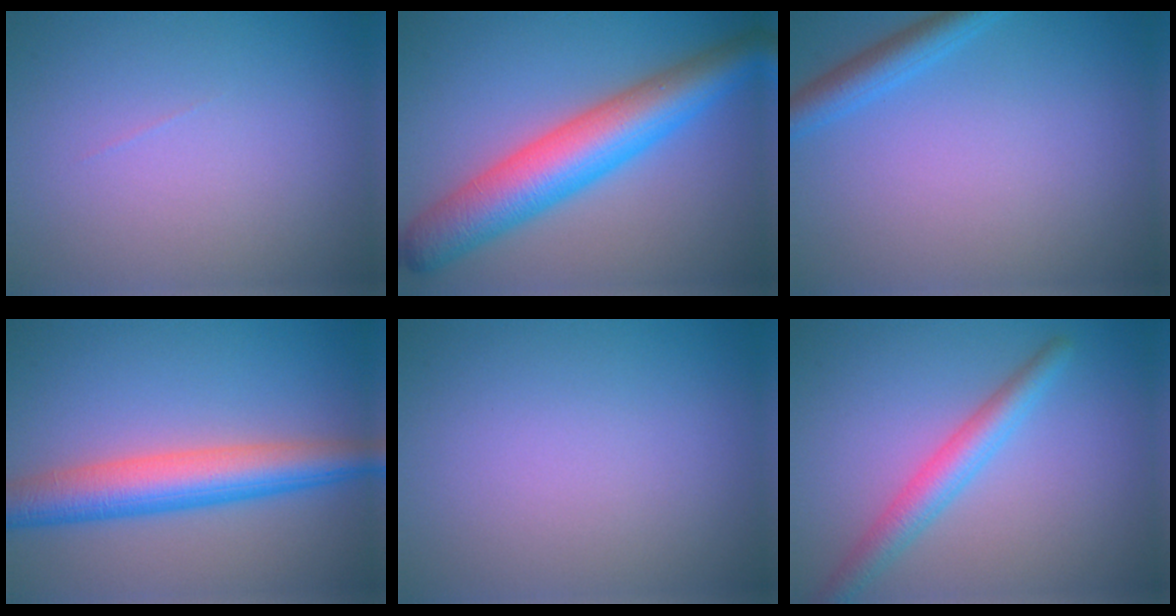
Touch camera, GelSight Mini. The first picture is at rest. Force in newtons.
{"total": 8.7, "press": 8.7, "slide": 0.1}
{"total": 2.7, "press": 2.7, "slide": 0.2}
{"total": 6.5, "press": 6.5, "slide": 0.1}
{"total": 0.0}
{"total": 3.5, "press": 3.5, "slide": 0.2}